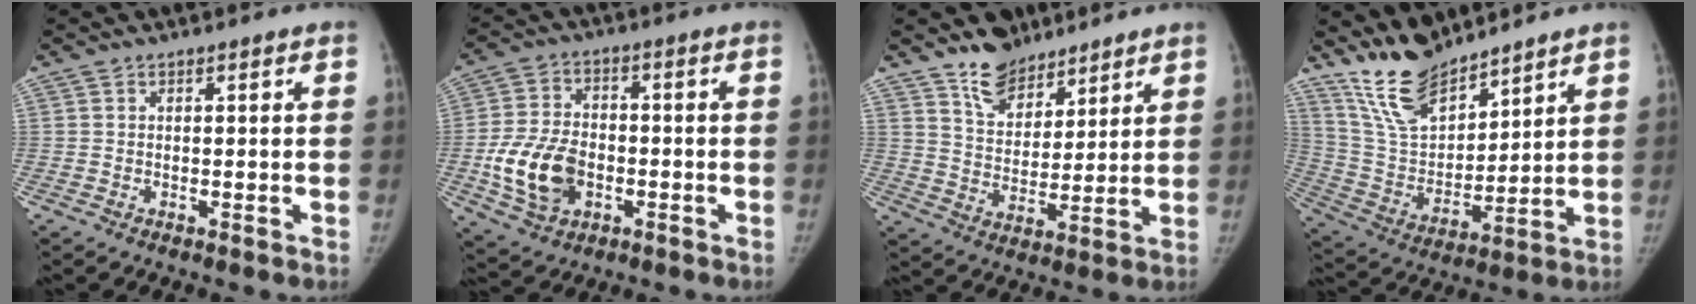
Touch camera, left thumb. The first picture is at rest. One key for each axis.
{"total": 12.6, "fx": -3.4, "fy": 8.7, "fz": 8.5, "tx": -0.148, "ty": 0.013, "tz": -0.058}
{"total": 9.5, "fx": 7.4, "fy": 5.2, "fz": 2.9, "tx": -0.016, "ty": -0.056, "tz": 0.137}
{"total": 13.2, "fx": 11.4, "fy": 4.5, "fz": 4.9, "tx": -0.066, "ty": -0.067, "tz": 0.233}